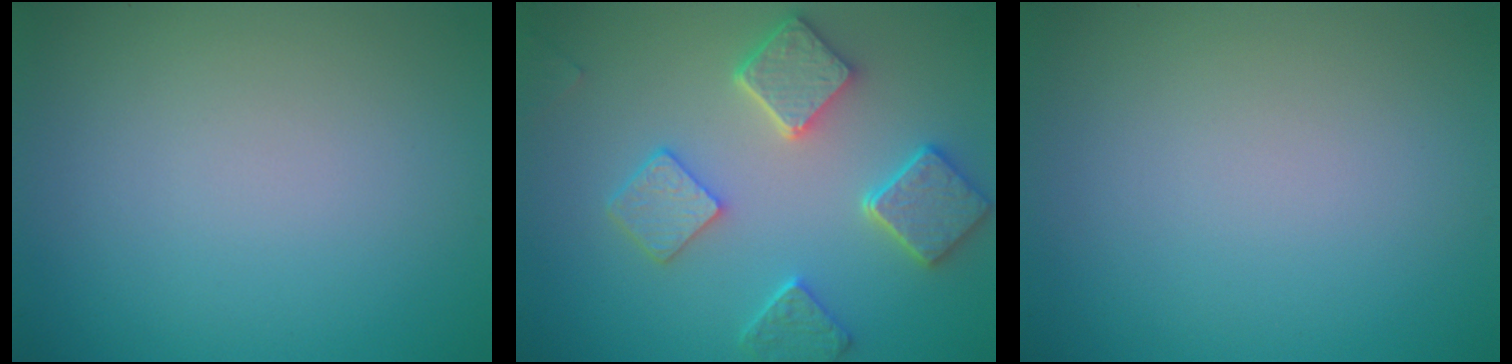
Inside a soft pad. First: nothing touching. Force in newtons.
{"total": 5.2, "press": 4.7, "slide": 2.3}
{"total": 0.0}